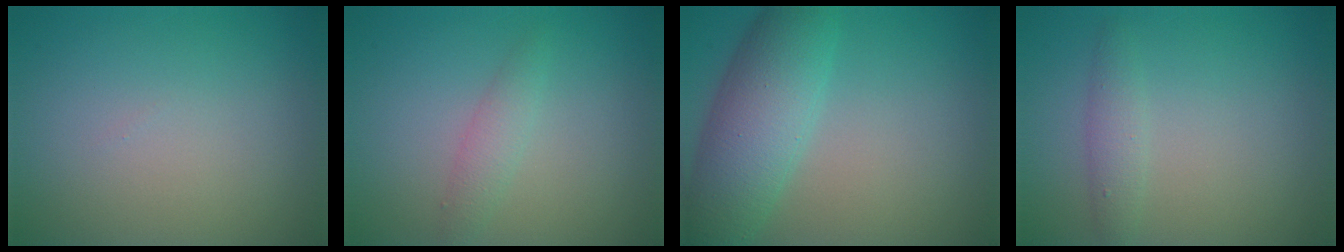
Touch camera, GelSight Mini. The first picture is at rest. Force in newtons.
{"total": 1.6, "press": 1.6, "slide": 0.0}
{"total": 6.9, "press": 6.9, "slide": 0.3}
{"total": 1.6, "press": 1.6, "slide": 0.0}